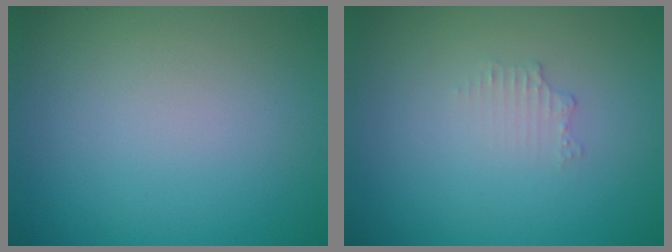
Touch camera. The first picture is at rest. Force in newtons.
{"total": 0.6, "press": 0.4, "slide": 0.3}